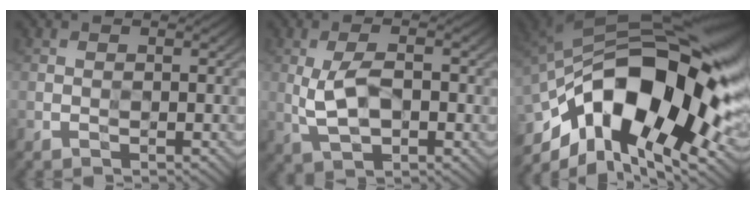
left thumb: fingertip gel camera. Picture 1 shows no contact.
{"total": 5.0, "force": [0.2, 2.3, 4.5], "torque": [-0.099, 0.002, 0.006]}
{"total": 19.8, "force": [-3.9, 10.6, 16.3], "torque": [-0.308, -0.010, -0.057]}